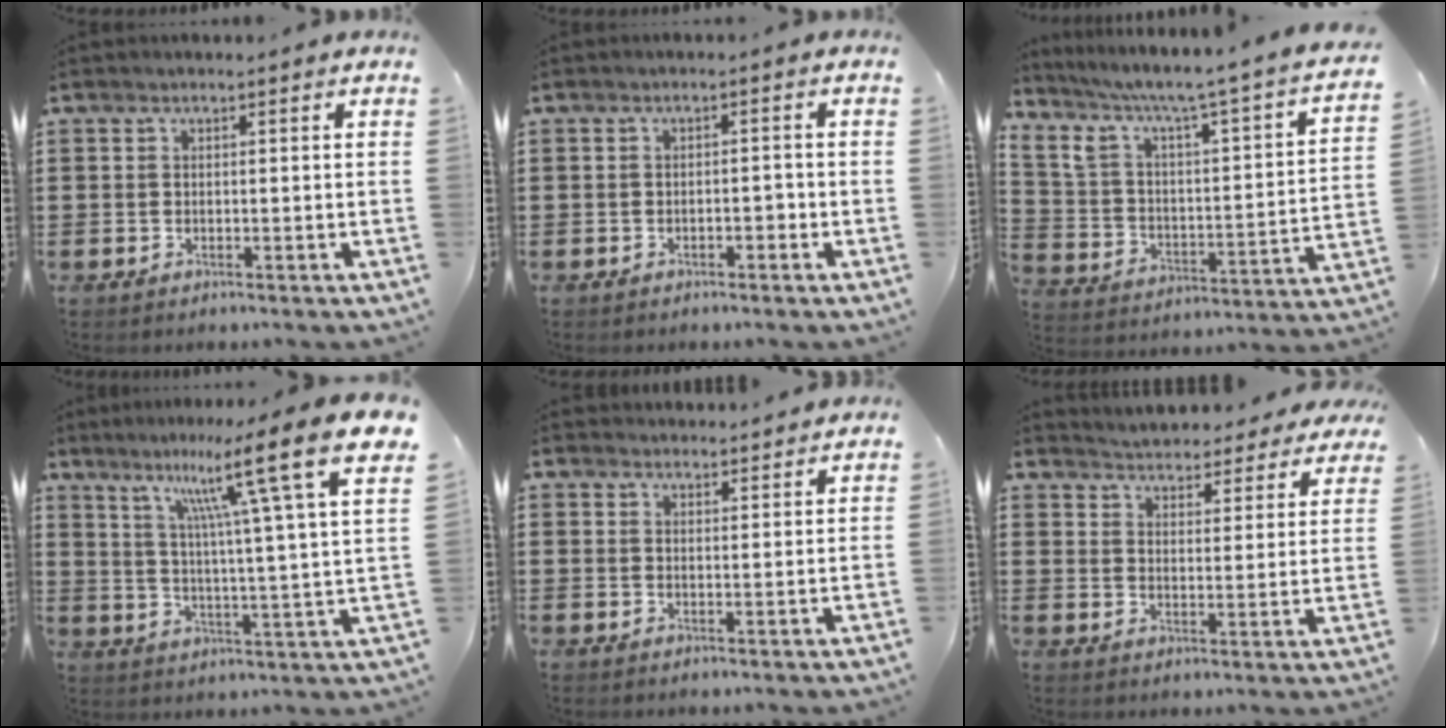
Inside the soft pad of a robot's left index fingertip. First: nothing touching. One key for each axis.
{"total": 1.5, "fx": -0.9, "fy": 0.6, "fz": 1.0, "tx": -0.022, "ty": 0.002, "tz": -0.021}
{"total": 3.6, "fx": 1.8, "fy": 0.8, "fz": 3.0, "tx": -0.070, "ty": -0.032, "tz": 0.018}
{"total": 13.4, "fx": 9.1, "fy": 0.3, "fz": 9.9, "tx": -0.177, "ty": -0.054, "tz": 0.134}
{"total": 2.4, "fx": 2.4, "fy": 0.1, "fz": -0.2, "tx": -0.002, "ty": -0.006, "tz": 0.047}
{"total": 4.5, "fx": 4.5, "fy": 0.0, "fz": -0.1, "tx": -0.022, "ty": -0.030, "tz": 0.077}